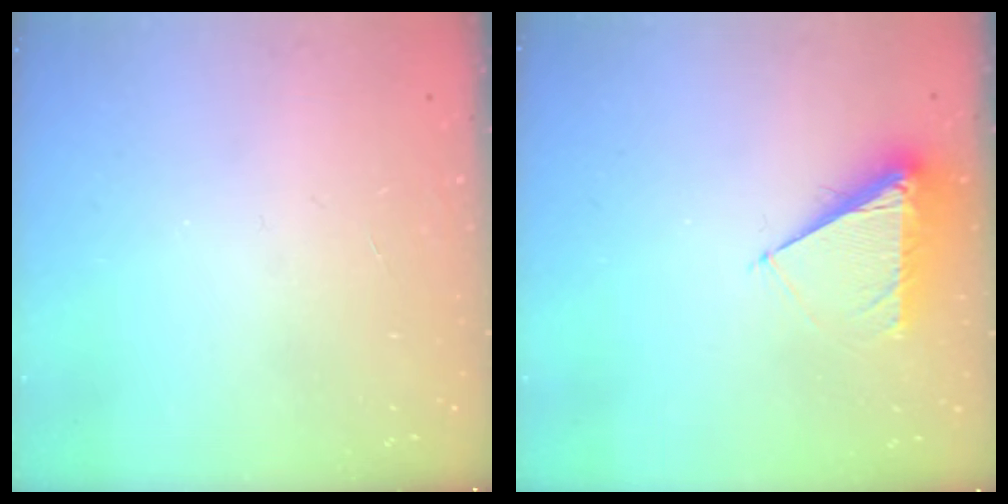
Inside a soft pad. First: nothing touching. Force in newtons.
{"total": 7.4, "press": 7.3, "slide": 1.0}